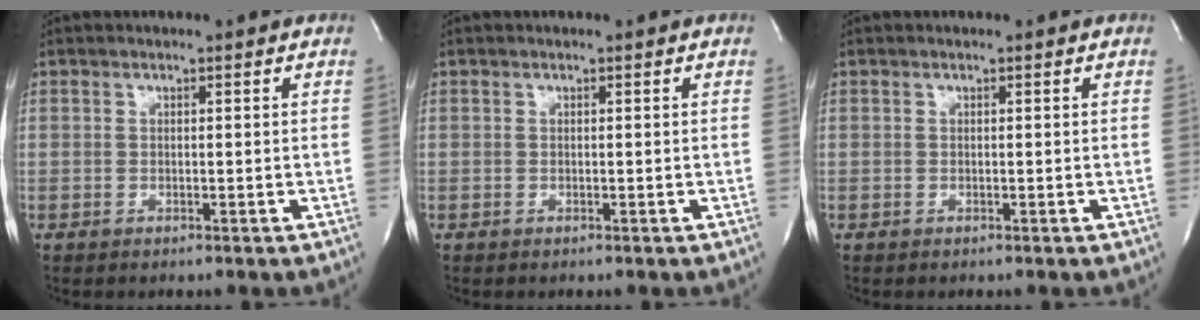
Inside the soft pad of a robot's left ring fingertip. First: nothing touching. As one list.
[{"total": 0.0}, {"total": 0.0}]